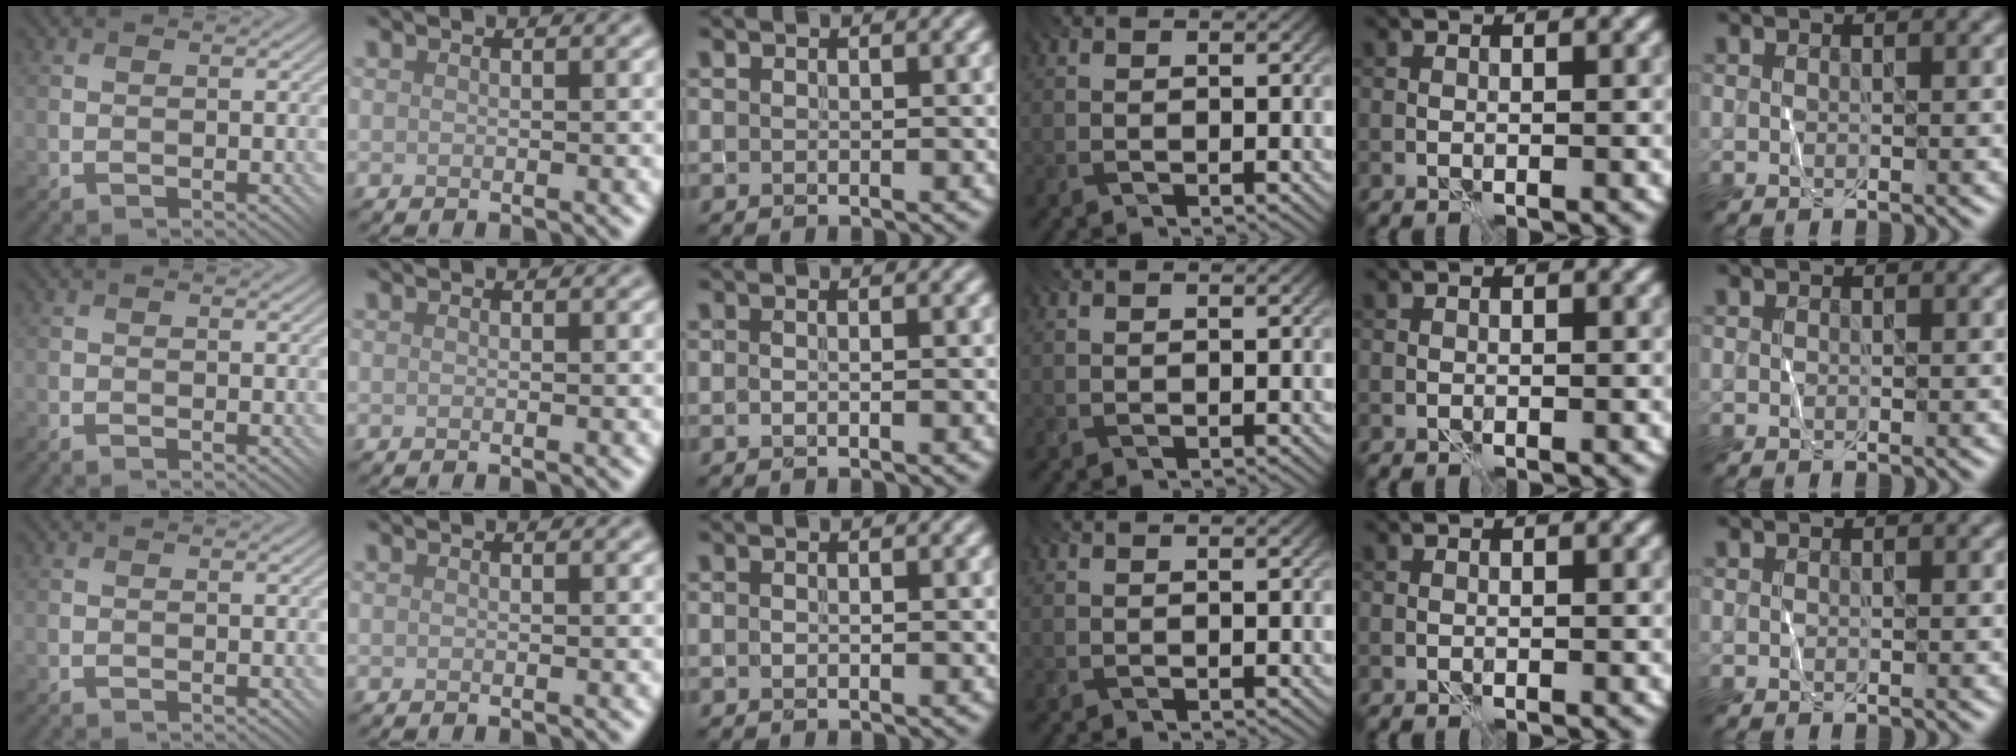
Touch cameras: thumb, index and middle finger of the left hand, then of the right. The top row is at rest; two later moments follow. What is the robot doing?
{"motion": "fold", "object": "shorts"}